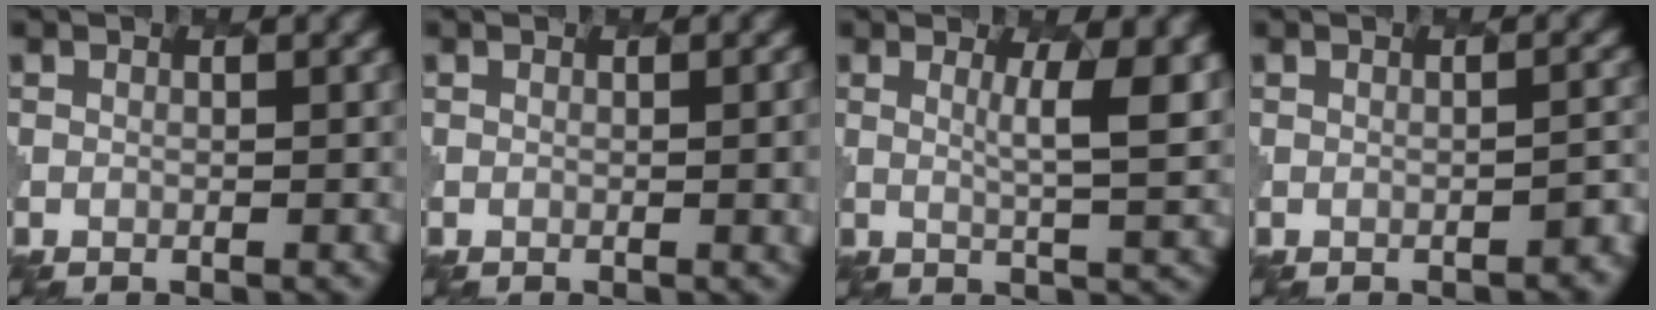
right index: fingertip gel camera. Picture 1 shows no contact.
{"total": 2.4, "force": [-0.1, 0.9, 2.3], "torque": [-0.019, 0.002, 0.001]}
{"total": 4.6, "force": [1.6, 1.0, 4.2], "torque": [-0.061, -0.002, 0.026]}
{"total": 2.2, "force": [-1.6, 0.6, 1.3], "torque": [-0.009, 0.007, -0.021]}